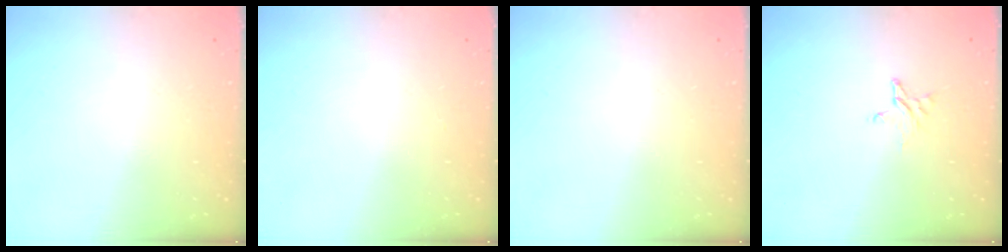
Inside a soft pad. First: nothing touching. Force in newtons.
{"total": 0.0}
{"total": 0.0}
{"total": 3.6, "press": 3.6, "slide": 0.4}